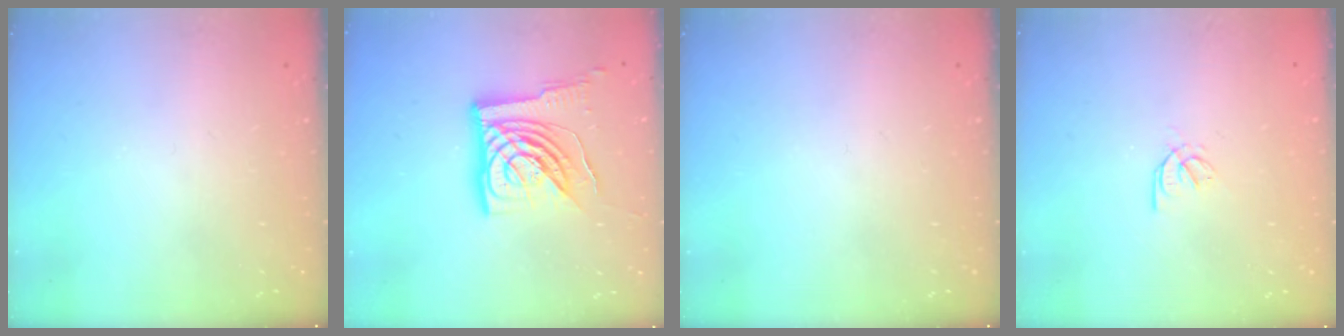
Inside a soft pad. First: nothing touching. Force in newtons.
{"total": 15.5, "press": 15.4, "slide": 1.8}
{"total": 0.0}
{"total": 2.1, "press": 2.0, "slide": 0.5}